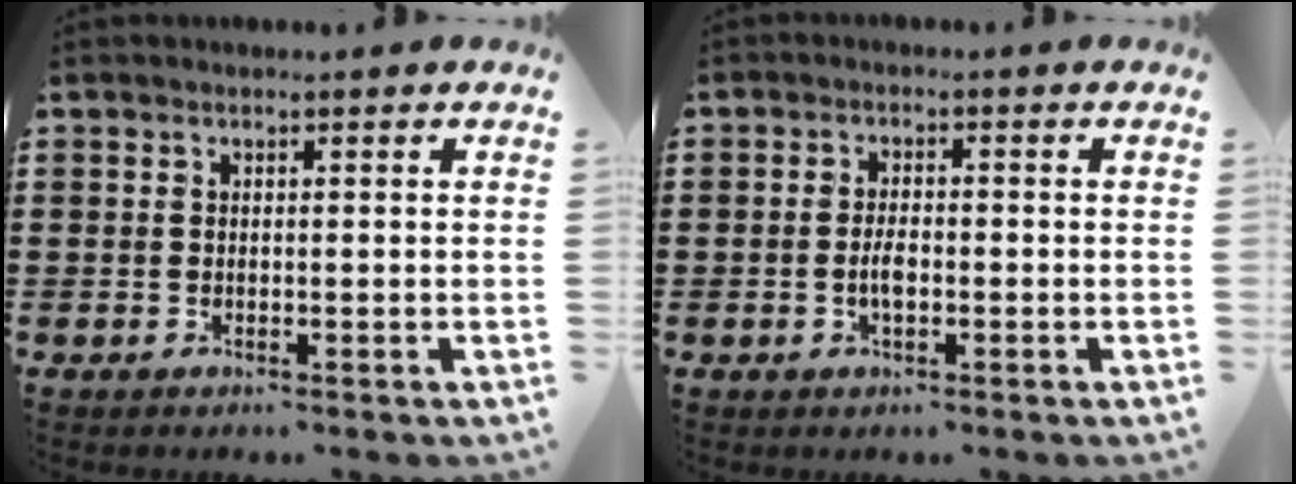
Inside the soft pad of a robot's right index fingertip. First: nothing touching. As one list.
[{"total": 2.7, "force": [-0.7, 1.1, 2.3], "torque": [-0.052, -0.004, -0.013]}]